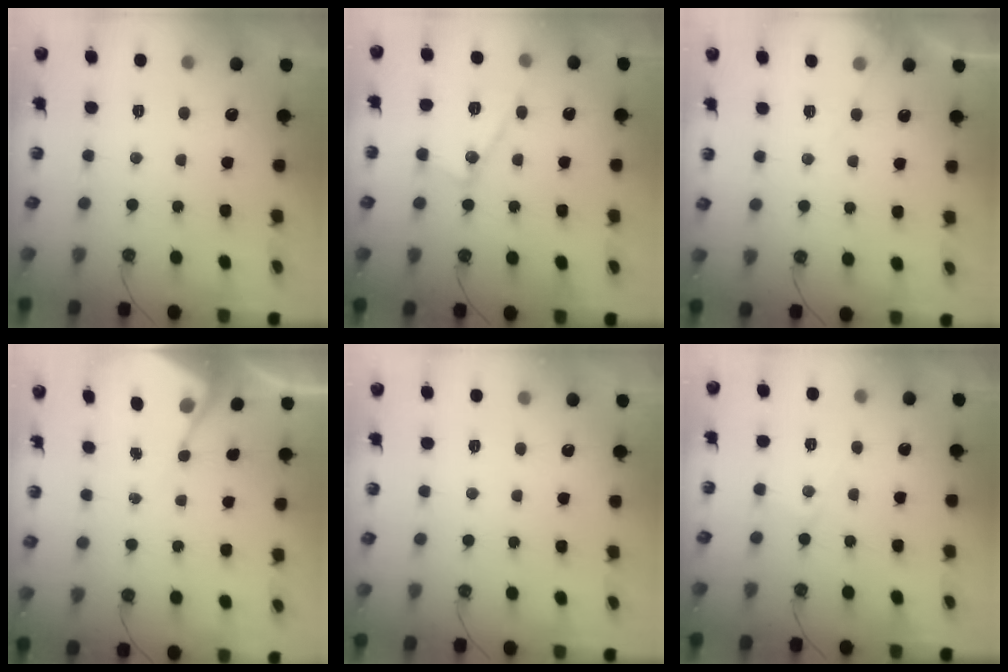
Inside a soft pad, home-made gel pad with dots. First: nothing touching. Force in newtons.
{"total": 12.9, "press": 12.9, "slide": 0.2}
{"total": 5.0, "press": 4.9, "slide": 0.7}
{"total": 6.0, "press": 5.9, "slide": 0.8}
{"total": 3.8, "press": 3.7, "slide": 0.5}
{"total": 5.2, "press": 5.2, "slide": 0.4}